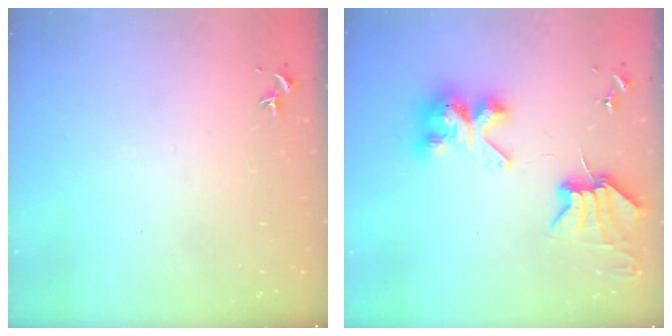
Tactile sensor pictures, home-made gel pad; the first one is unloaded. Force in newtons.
{"total": 9.5, "press": 9.4, "slide": 1.0}